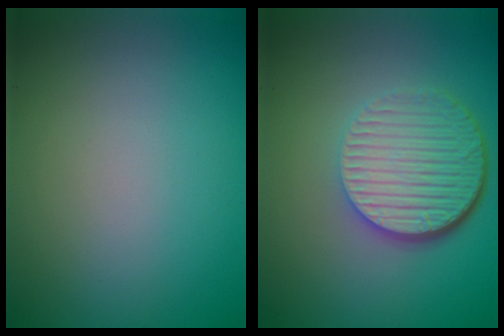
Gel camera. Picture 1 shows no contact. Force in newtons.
{"total": 6.3, "press": 4.3, "slide": 4.6}